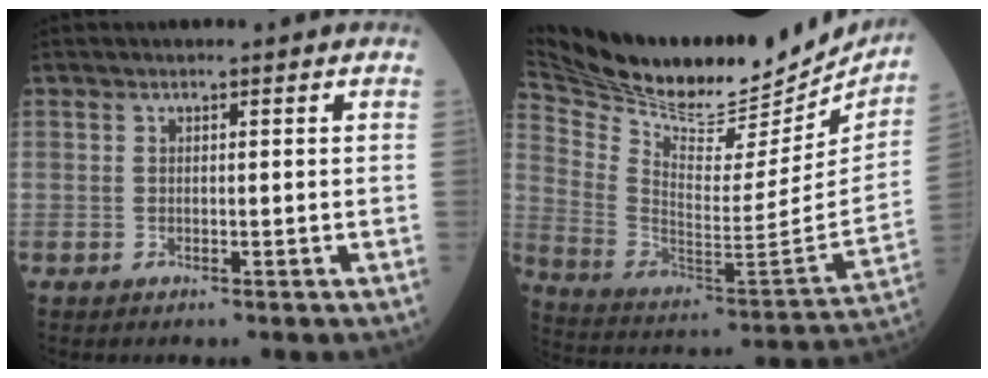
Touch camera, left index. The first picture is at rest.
{"total": 30.5, "force": [26.5, 8.2, 12.7], "torque": [-0.244, -0.057, 0.389]}